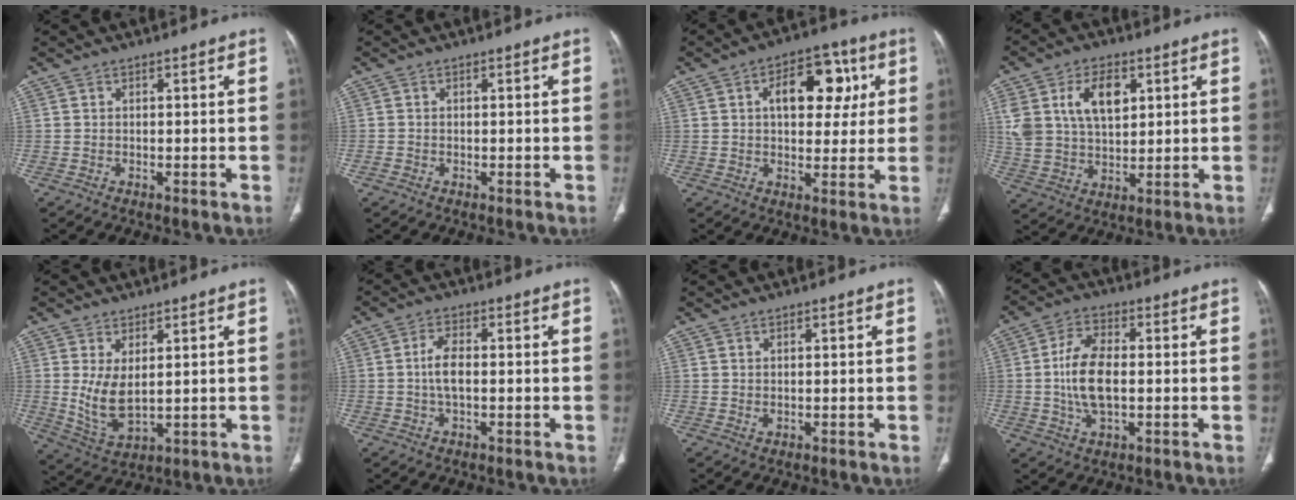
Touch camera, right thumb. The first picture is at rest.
{"total": 0.7, "force": [-0.3, 0.6, 0.2], "torque": [-0.003, 0.002, -0.005]}
{"total": 13.1, "force": [3.7, 7.8, 9.9], "torque": [-0.096, 0.009, 0.050]}
{"total": 12.9, "force": [4.6, 8.0, 9.0], "torque": [-0.152, -0.007, 0.095]}
{"total": 7.5, "force": [1.3, 3.9, 6.3], "torque": [-0.121, -0.018, 0.044]}
{"total": 4.6, "force": [-0.2, 2.1, 4.0], "torque": [-0.083, 0.009, -0.008]}
{"total": 0.9, "force": [0.3, 0.6, 0.7], "torque": [-0.012, -0.004, 0.010]}
{"total": 10.1, "force": [-0.3, 5.3, 8.6], "torque": [-0.165, 0.006, -0.008]}